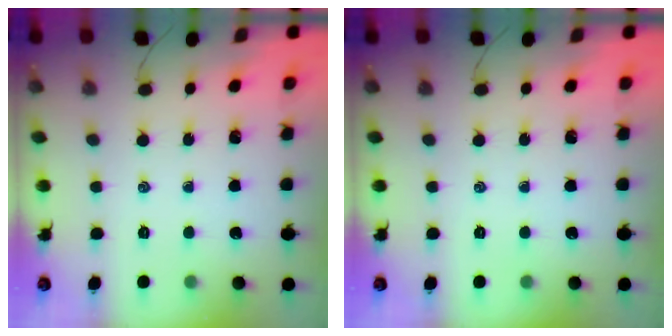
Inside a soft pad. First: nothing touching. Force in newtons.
{"total": 0.0}